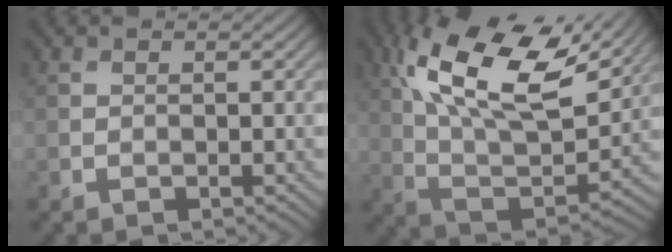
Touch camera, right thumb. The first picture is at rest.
{"total": 17.2, "force": [8.3, 7.5, 13.1], "torque": [-0.273, 0.004, 0.149]}